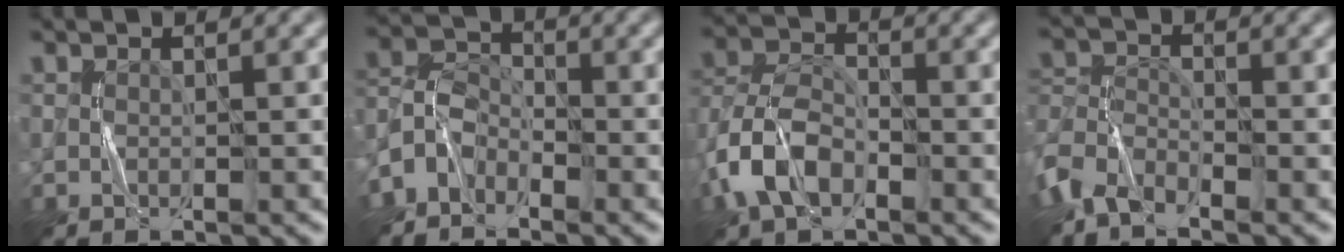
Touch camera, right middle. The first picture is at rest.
{"total": 3.2, "force": [-2.4, 1.8, 1.1], "torque": [-0.023, 0.007, -0.063]}
{"total": 6.0, "force": [-2.9, 3.4, 4.0], "torque": [-0.090, 0.004, -0.067]}
{"total": 4.2, "force": [-3.4, 1.6, 2.0], "torque": [-0.045, -0.005, -0.081]}